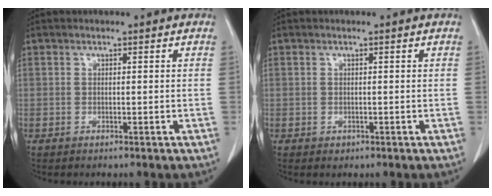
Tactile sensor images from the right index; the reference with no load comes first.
{"total": 0.6, "force": [-0.2, 0.5, 0.1], "torque": [-0.003, 0.003, 0.000]}